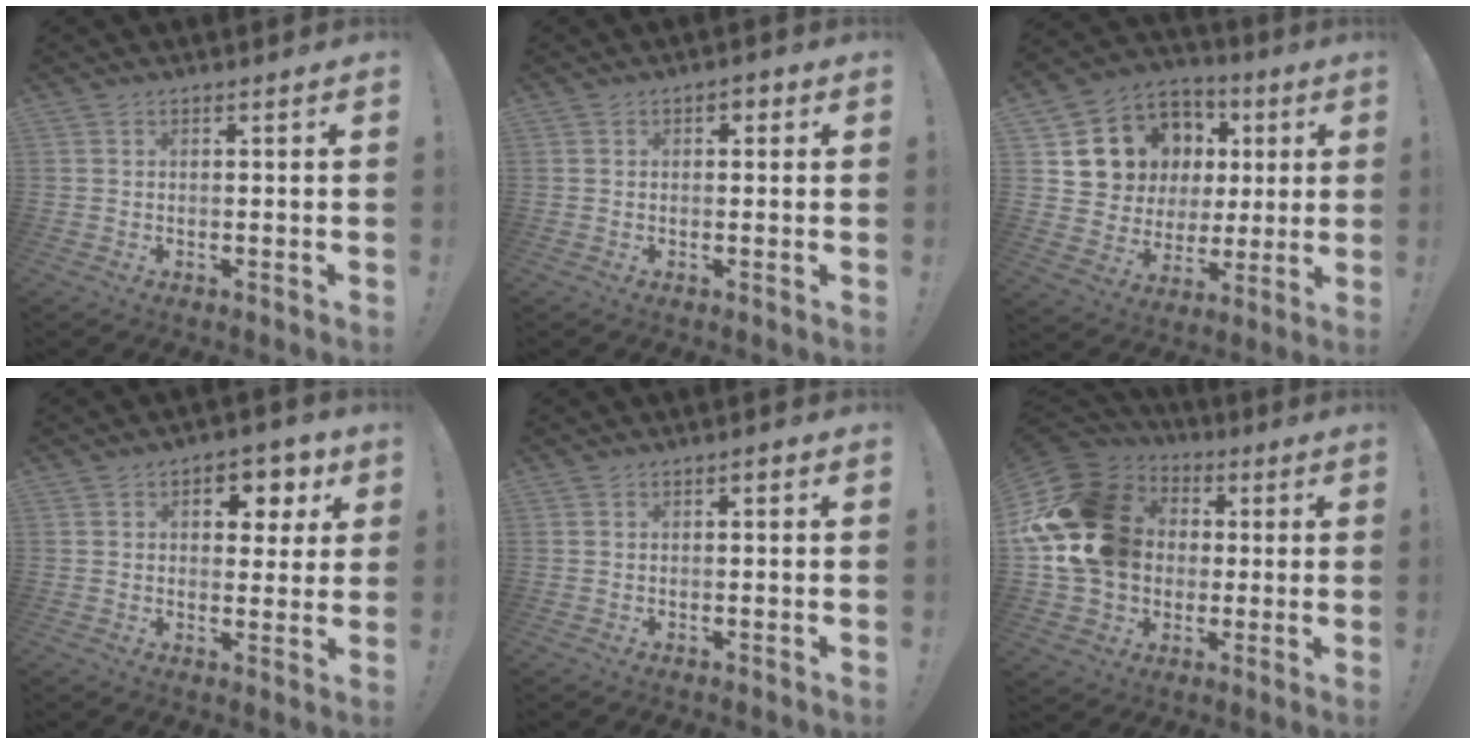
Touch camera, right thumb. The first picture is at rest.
{"total": 2.0, "force": [-0.2, 1.5, 1.3], "torque": [-0.016, 0.006, -0.007]}
{"total": 11.9, "force": [4.4, 10.6, 3.3], "torque": [-0.057, -0.032, 0.110]}
{"total": 7.4, "force": [3.1, 5.2, 4.3], "torque": [-0.041, -0.018, 0.051]}
{"total": 0.8, "force": [-0.4, 0.4, 0.5], "torque": [-0.016, 0.007, -0.008]}
{"total": 22.2, "force": [2.8, 18.6, 11.8], "torque": [-0.209, -0.007, 0.082]}